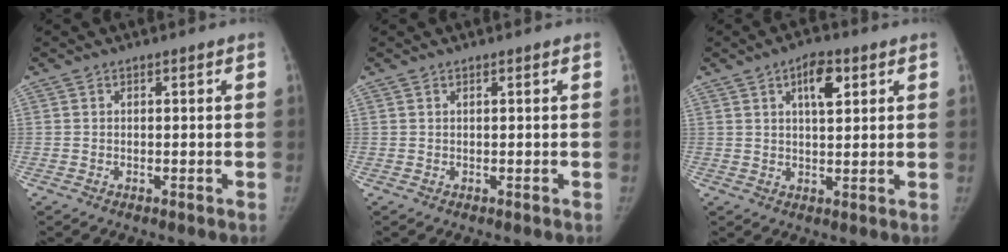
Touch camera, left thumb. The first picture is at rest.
{"total": 0.0}
{"total": 6.3, "force": [2.8, 2.8, 4.9], "torque": [-0.064, -0.009, 0.043]}